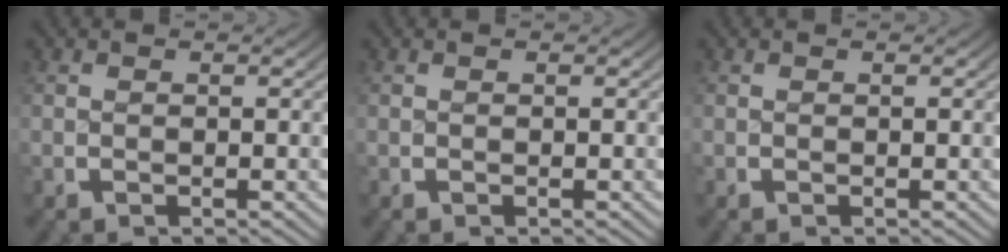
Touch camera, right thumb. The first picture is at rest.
{"total": 0.0}
{"total": 0.0}